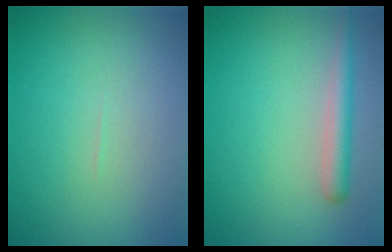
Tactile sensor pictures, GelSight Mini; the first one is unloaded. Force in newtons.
{"total": 2.2, "press": 2.2, "slide": 0.1}